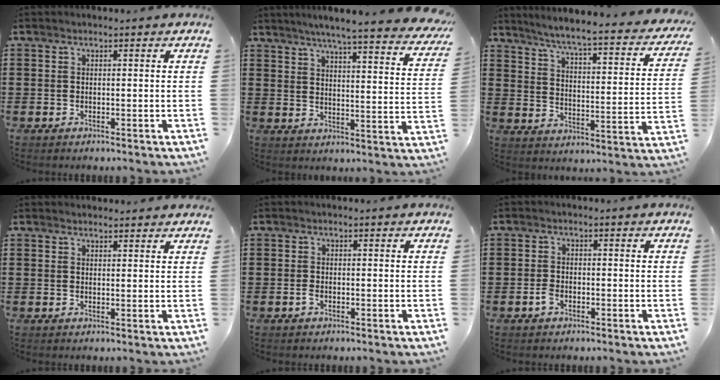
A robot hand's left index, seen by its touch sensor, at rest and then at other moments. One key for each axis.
{"total": 5.3, "fx": 4.5, "fy": -0.7, "fz": 2.6, "tx": -0.070, "ty": -0.032, "tz": 0.071}
{"total": 4.9, "fx": 4.2, "fy": -0.6, "fz": 2.4, "tx": -0.068, "ty": -0.038, "tz": 0.060}
{"total": 1.7, "fx": 1.6, "fy": 0.2, "fz": 0.1, "tx": -0.005, "ty": 0.003, "tz": 0.033}
{"total": 1.0, "fx": -0.4, "fy": 0.3, "fz": 0.8, "tx": -0.026, "ty": -0.006, "tz": -0.009}
{"total": 1.8, "fx": -0.9, "fy": 1.0, "fz": 1.3, "tx": -0.033, "ty": -0.002, "tz": -0.019}